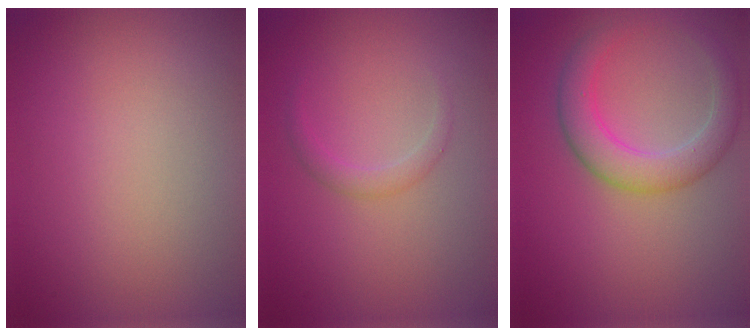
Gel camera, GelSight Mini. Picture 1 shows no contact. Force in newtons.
{"total": 1.2, "press": 1.2, "slide": 0.0}
{"total": 4.3, "press": 4.3, "slide": 0.2}